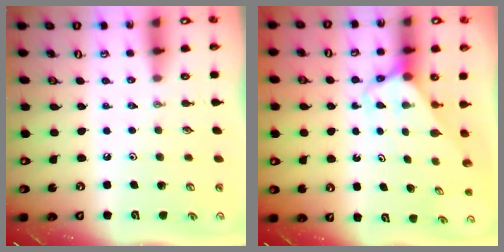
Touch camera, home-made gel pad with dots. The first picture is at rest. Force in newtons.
{"total": 2.8, "press": 2.8, "slide": 0.2}